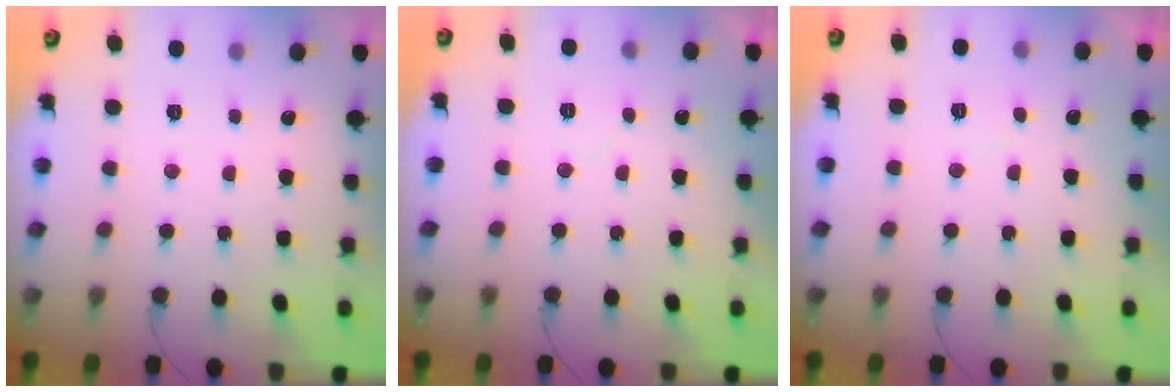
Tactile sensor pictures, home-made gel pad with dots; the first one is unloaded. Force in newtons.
{"total": 3.2, "press": 3.2, "slide": 0.3}
{"total": 3.5, "press": 3.5, "slide": 0.4}